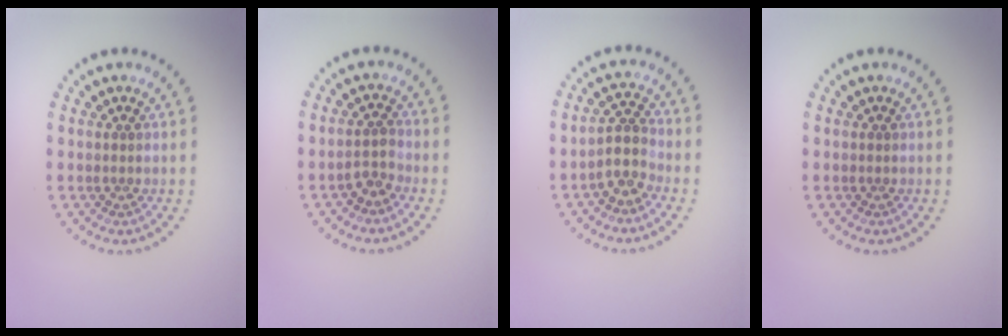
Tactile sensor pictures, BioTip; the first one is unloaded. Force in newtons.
{"total": 1.3, "press": 1.2, "slide": 0.6}
{"total": 2.6, "press": 2.1, "slide": 1.5}
{"total": 0.0}